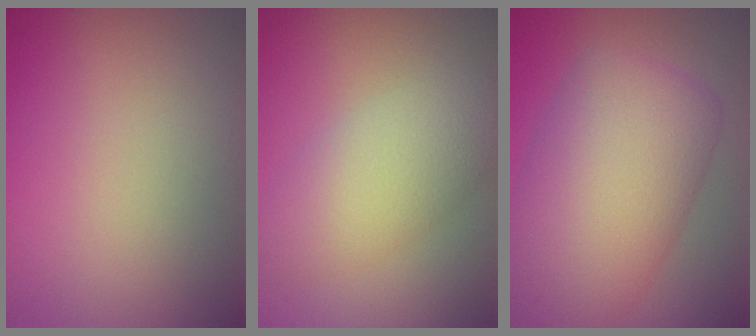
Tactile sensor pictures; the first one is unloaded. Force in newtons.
{"total": 5.3, "press": 5.3, "slide": 0.3}
{"total": 11.7, "press": 11.7, "slide": 0.2}